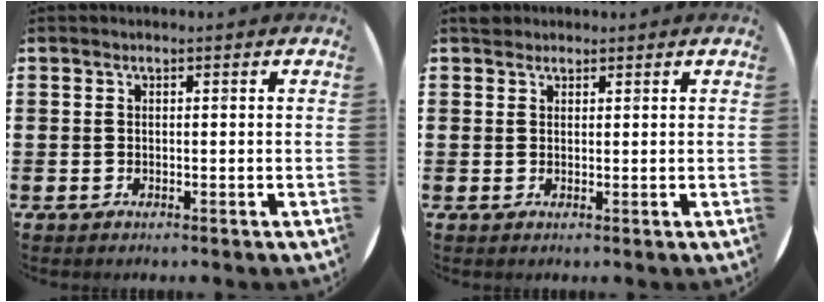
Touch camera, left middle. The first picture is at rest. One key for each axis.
{"total": 1.2, "fx": 1.1, "fy": 0.5, "fz": -0.1, "tx": 0.009, "ty": 0.001, "tz": 0.020}